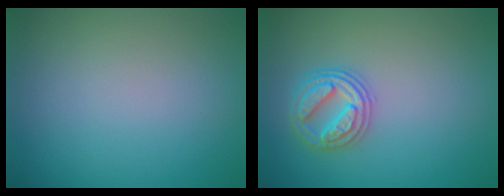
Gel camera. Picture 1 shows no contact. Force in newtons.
{"total": 2.9, "press": 2.9, "slide": 0.4}